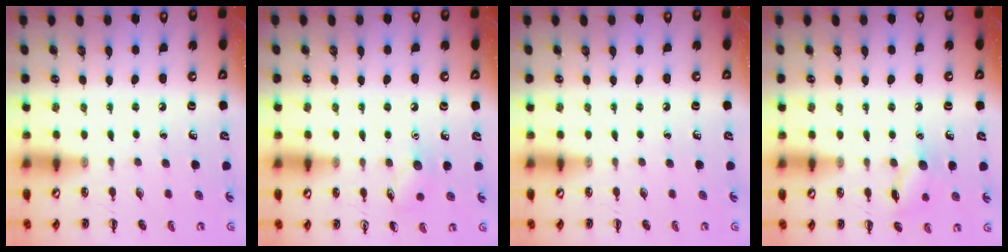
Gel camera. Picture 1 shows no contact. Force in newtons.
{"total": 6.1, "press": 5.9, "slide": 1.4}
{"total": 0.0}
{"total": 9.4, "press": 9.4, "slide": 0.4}